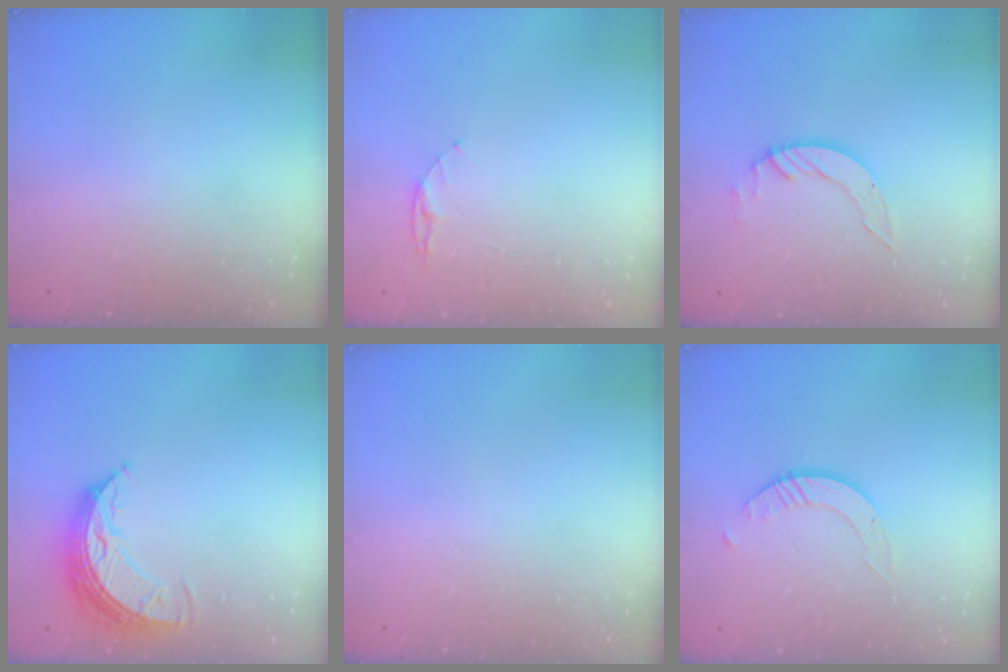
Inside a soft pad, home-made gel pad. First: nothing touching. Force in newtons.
{"total": 4.5, "press": 4.4, "slide": 0.4}
{"total": 5.4, "press": 5.4, "slide": 0.1}
{"total": 8.9, "press": 8.9, "slide": 0.5}
{"total": 0.0}
{"total": 3.0, "press": 3.0, "slide": 0.2}